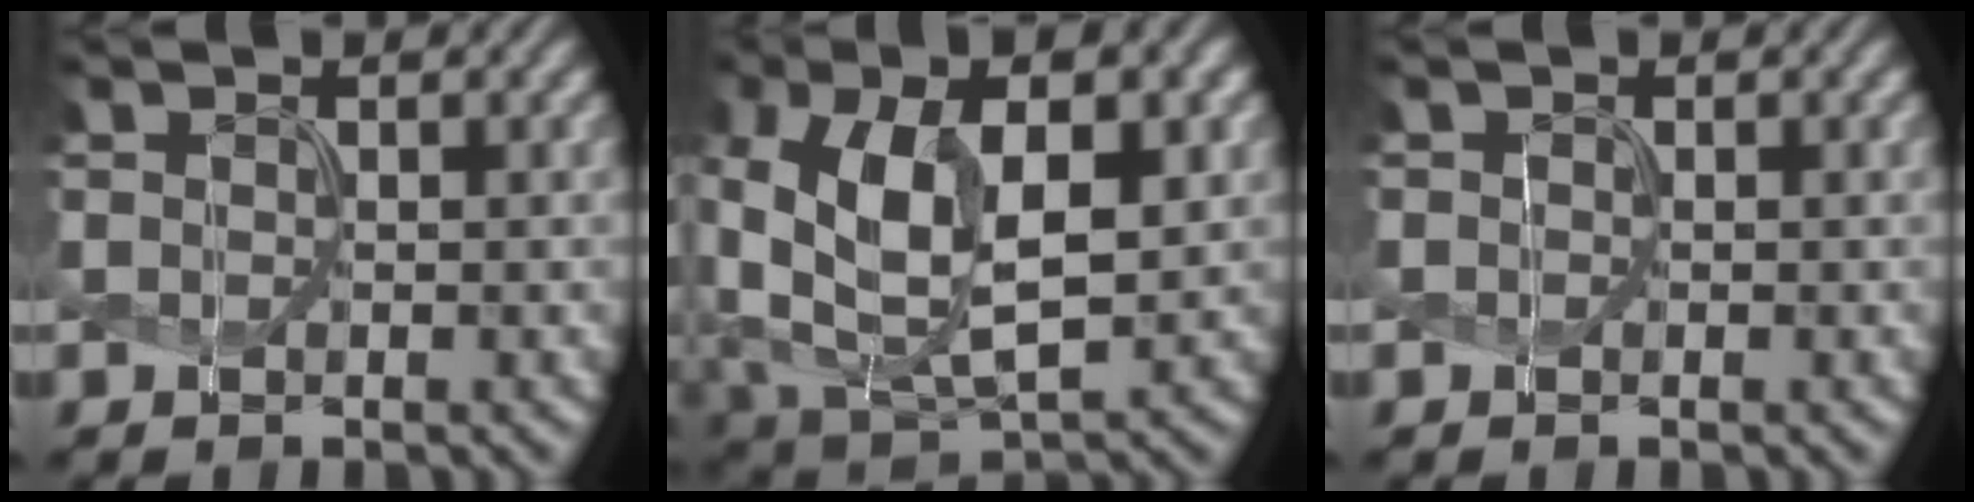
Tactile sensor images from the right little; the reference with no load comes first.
{"total": 12.9, "force": [1.1, 7.7, 10.3], "torque": [-0.209, -0.013, 0.028]}
{"total": 0.0}